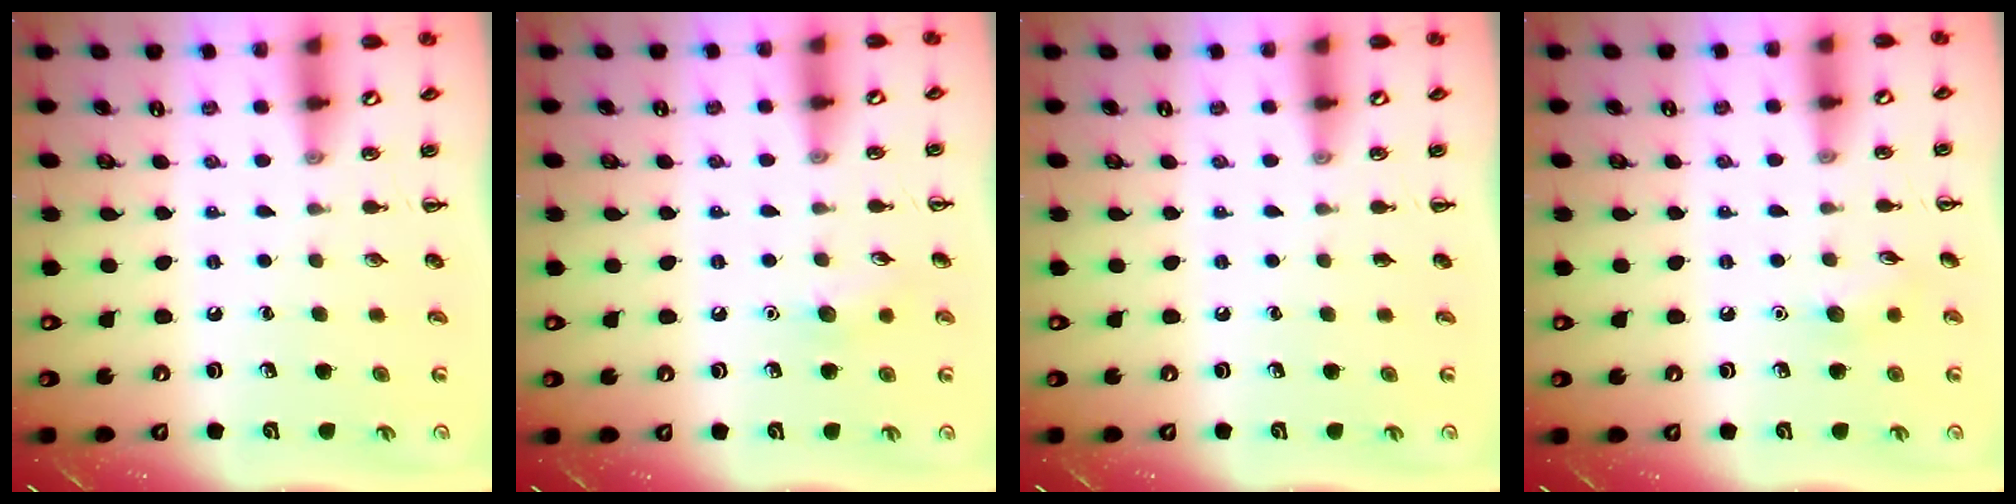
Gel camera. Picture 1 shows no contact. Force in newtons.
{"total": 6.3, "press": 6.1, "slide": 1.6}
{"total": 0.0}
{"total": 5.6, "press": 5.4, "slide": 1.3}